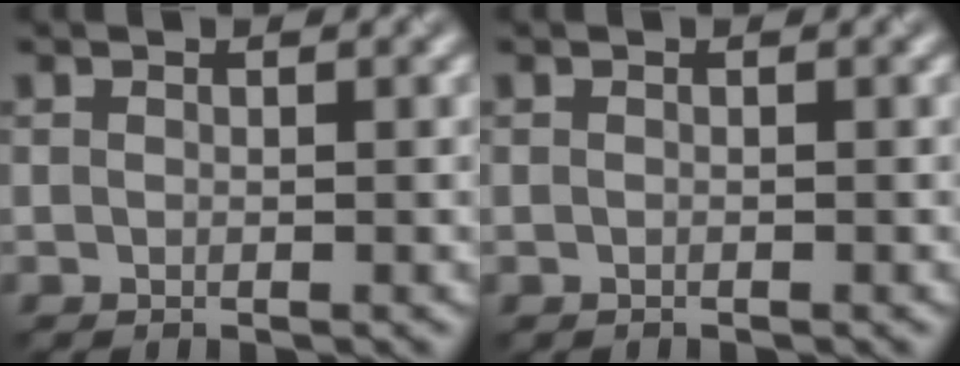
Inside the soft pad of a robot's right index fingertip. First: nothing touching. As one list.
[{"total": 0.0}]